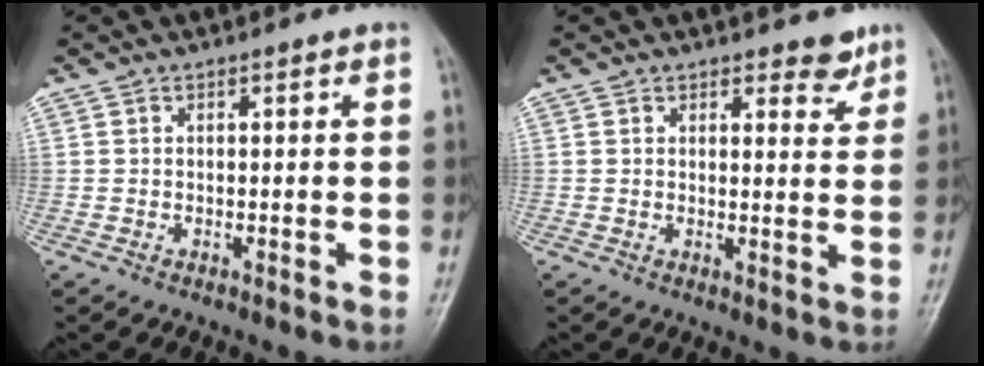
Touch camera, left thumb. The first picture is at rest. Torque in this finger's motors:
{"motor_torque": [-0.02, 0.02, -0.03, -0.20, 0.01]}